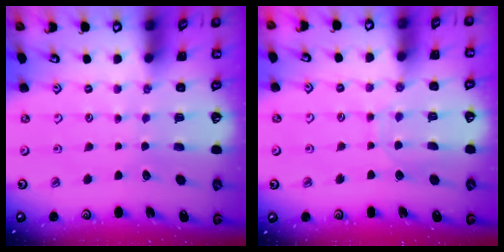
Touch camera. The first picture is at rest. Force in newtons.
{"total": 5.3, "press": 5.2, "slide": 0.6}